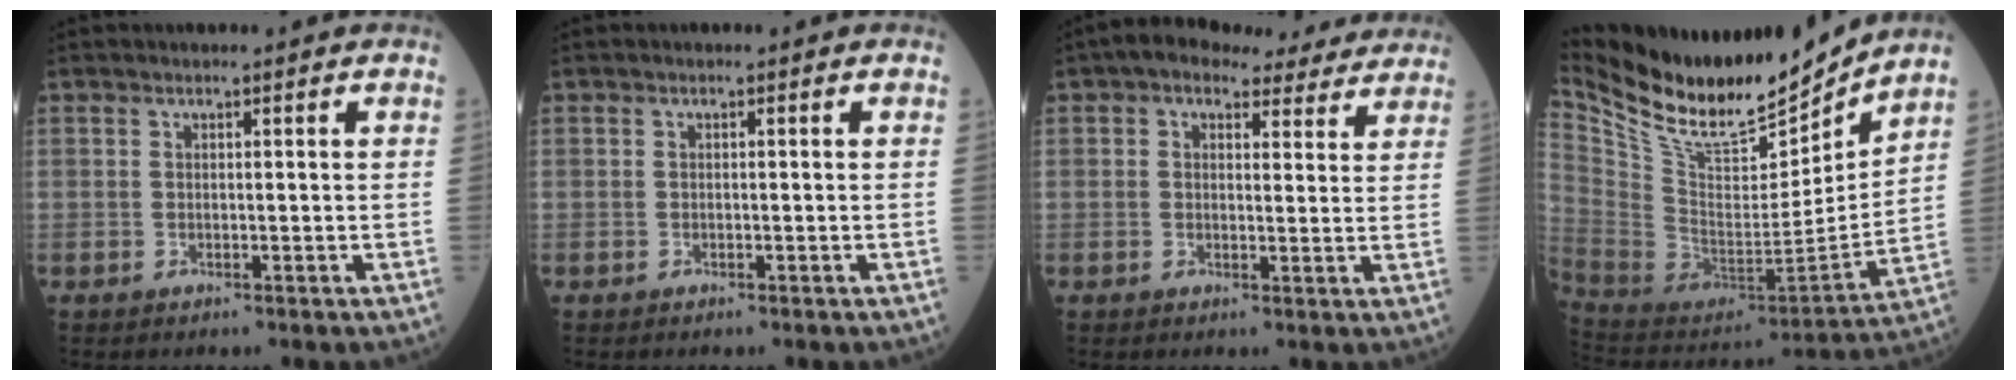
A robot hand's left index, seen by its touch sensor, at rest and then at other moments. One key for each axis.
{"total": 0.0}
{"total": 11.2, "fx": 9.4, "fy": 4.6, "fz": 4.0, "tx": -0.031, "ty": 0.031, "tz": 0.100}
{"total": 22.8, "fx": 20.0, "fy": 4.7, "fz": 9.8, "tx": -0.188, "ty": -0.034, "tz": 0.344}